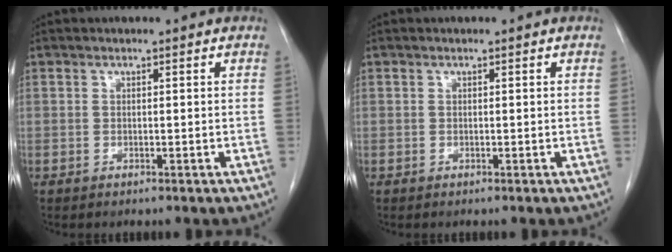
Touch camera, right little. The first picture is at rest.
{"total": 0.0}